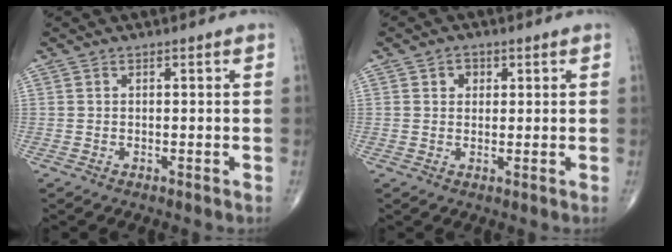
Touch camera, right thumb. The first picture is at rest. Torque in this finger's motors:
{"motor_torque": [-0.10, 0.04, 0.13, 0.27, 0.04]}